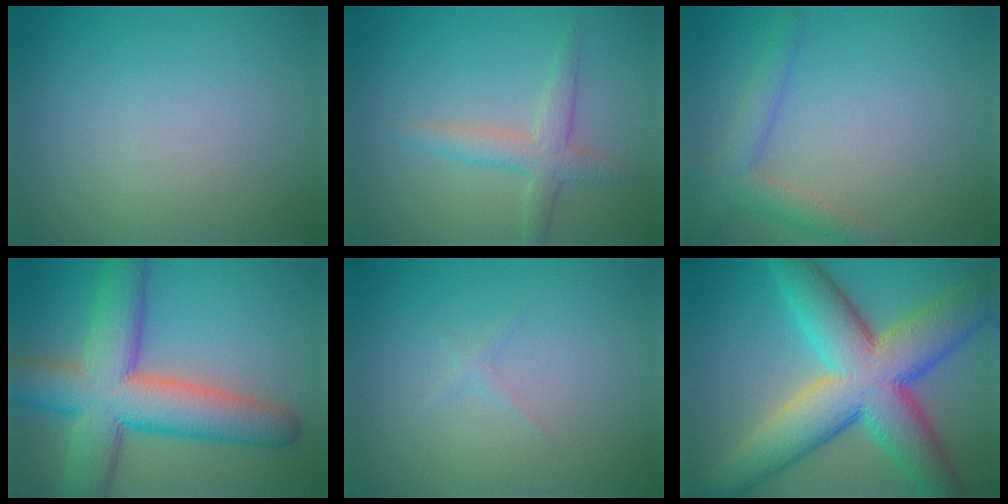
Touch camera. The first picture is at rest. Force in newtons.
{"total": 2.9, "press": 2.9, "slide": 0.1}
{"total": 2.9, "press": 2.9, "slide": 0.2}
{"total": 11.2, "press": 11.2, "slide": 0.6}
{"total": 0.6, "press": 0.6, "slide": 0.1}
{"total": 13.6, "press": 13.6, "slide": 0.6}